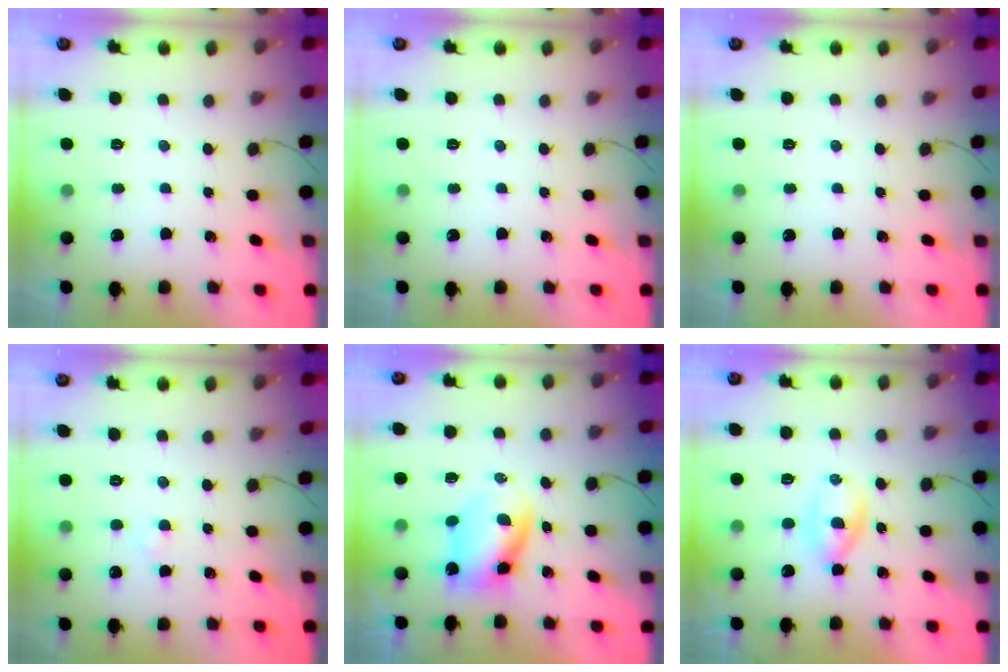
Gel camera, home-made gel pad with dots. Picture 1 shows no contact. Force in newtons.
{"total": 0.0}
{"total": 0.0}
{"total": 1.0, "press": 0.7, "slide": 0.6}
{"total": 4.7, "press": 4.6, "slide": 0.9}
{"total": 3.0, "press": 2.8, "slide": 1.2}